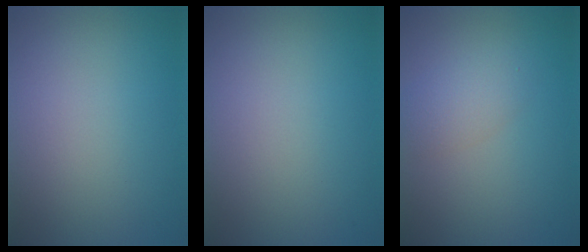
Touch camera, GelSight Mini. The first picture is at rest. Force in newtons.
{"total": 0.0}
{"total": 2.2, "press": 2.2, "slide": 0.1}